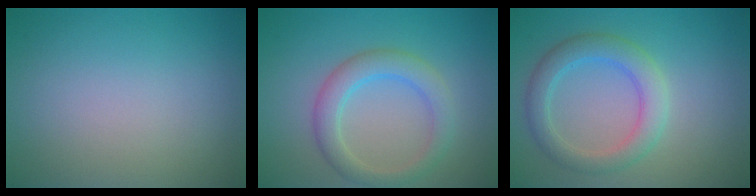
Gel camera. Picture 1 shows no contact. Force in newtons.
{"total": 3.6, "press": 3.6, "slide": 0.1}
{"total": 3.7, "press": 3.7, "slide": 0.3}